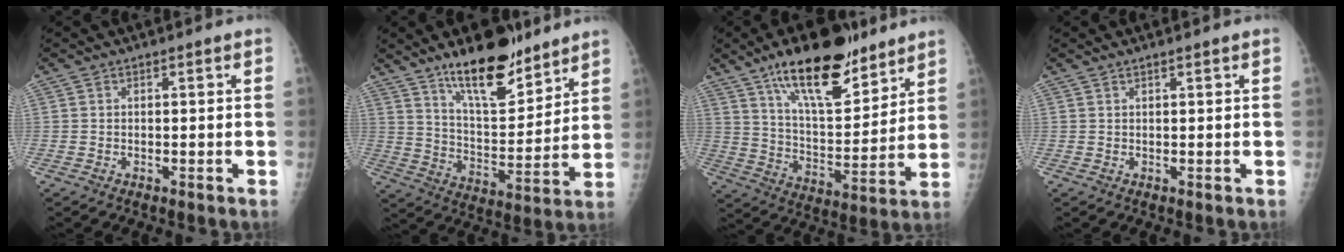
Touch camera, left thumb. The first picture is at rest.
{"total": 16.4, "force": [11.9, 5.8, 9.6], "torque": [-0.117, -0.084, 0.204]}
{"total": 20.0, "force": [13.4, 7.6, 12.7], "torque": [-0.169, -0.071, 0.229]}
{"total": 0.8, "force": [0.6, 0.0, 0.4], "torque": [-0.007, 0.000, 0.014]}